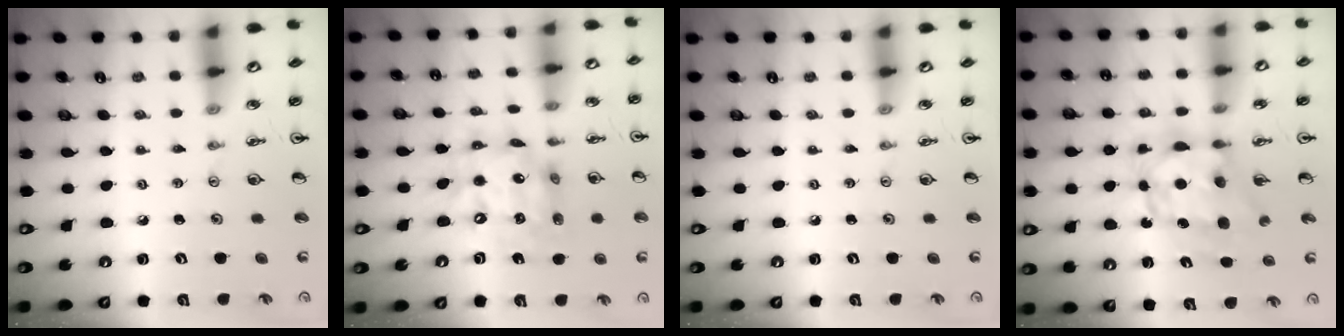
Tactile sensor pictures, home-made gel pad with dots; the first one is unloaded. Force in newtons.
{"total": 15.6, "press": 15.5, "slide": 1.5}
{"total": 0.0}
{"total": 9.6, "press": 9.6, "slide": 1.1}